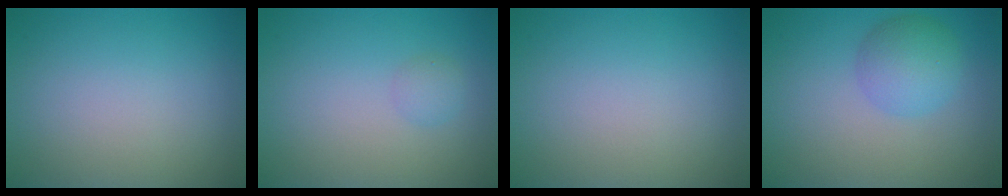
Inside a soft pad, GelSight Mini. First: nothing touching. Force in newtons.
{"total": 1.1, "press": 1.1, "slide": 0.1}
{"total": 0.0}
{"total": 3.7, "press": 3.7, "slide": 0.0}